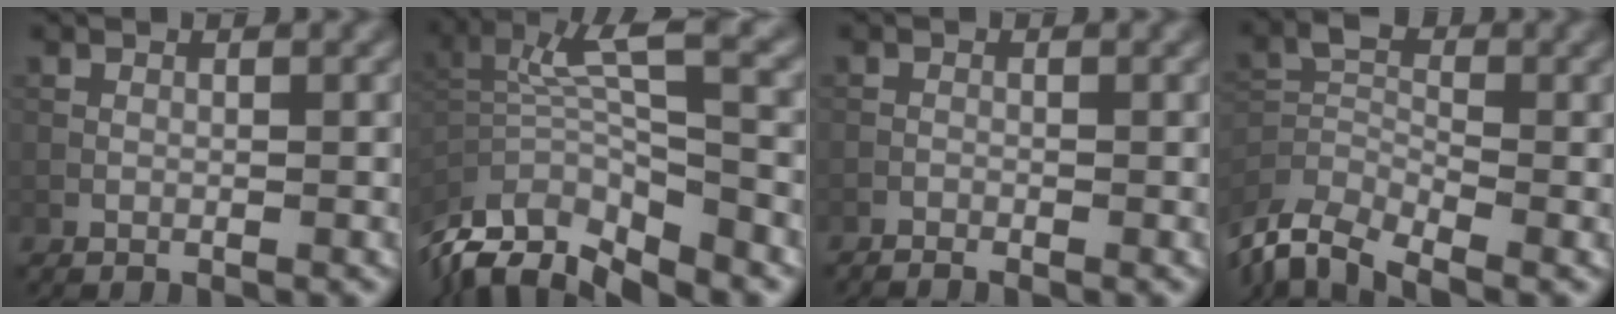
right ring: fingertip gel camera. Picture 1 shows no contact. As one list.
[{"total": 10.0, "force": [-2.9, 2.9, 9.1], "torque": [-0.181, 0.004, -0.038]}, {"total": 0.6, "force": [-0.5, -0.1, 0.2], "torque": [-0.011, 0.002, -0.013]}, {"total": 7.0, "force": [-5.6, 2.6, 3.4], "torque": [-0.072, -0.009, -0.117]}]